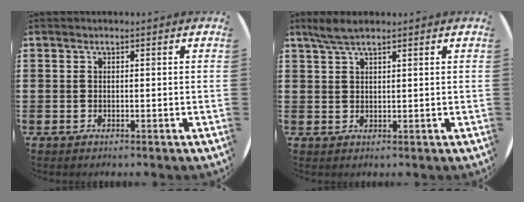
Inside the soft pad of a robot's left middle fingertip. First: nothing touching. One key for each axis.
{"total": 3.4, "fx": 2.5, "fy": 0.7, "fz": 2.1, "tx": -0.045, "ty": 0.006, "tz": 0.045}